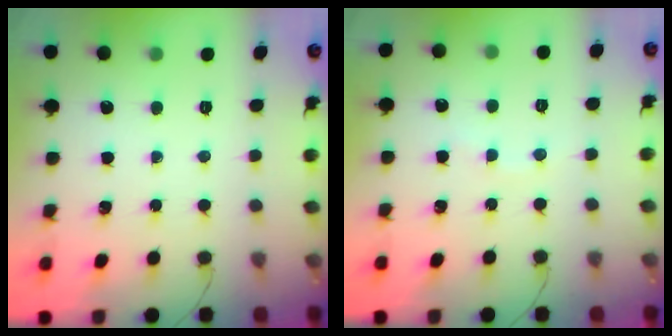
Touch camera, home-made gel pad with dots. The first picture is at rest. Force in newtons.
{"total": 2.3, "press": 2.1, "slide": 0.7}